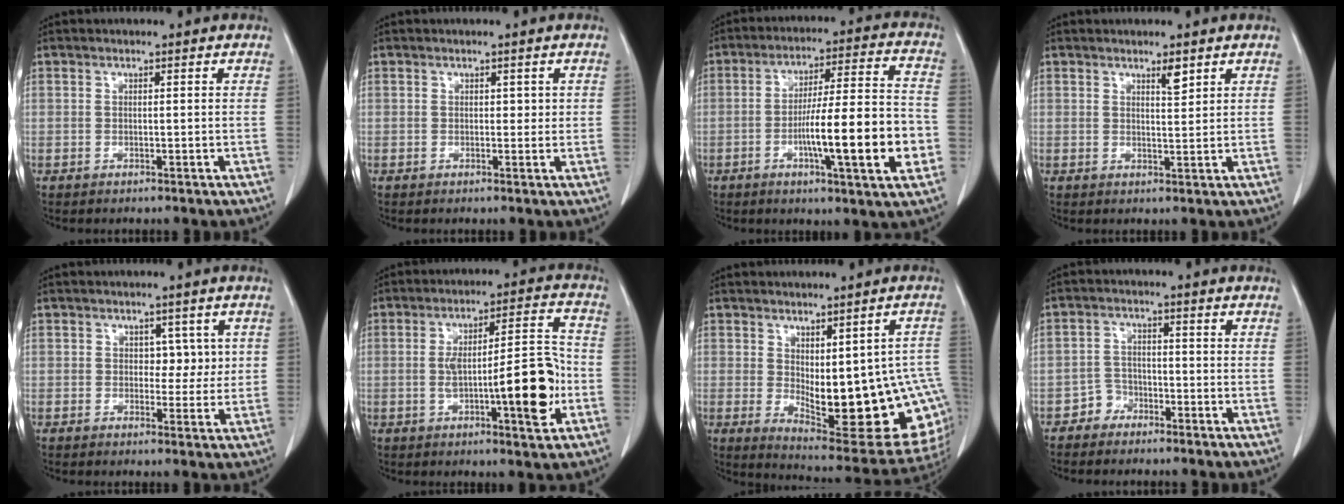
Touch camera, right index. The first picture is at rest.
{"total": 1.4, "force": [0.3, 1.0, 1.0], "torque": [-0.006, 0.003, 0.004]}
{"total": 16.4, "force": [-4.3, 1.2, 15.7], "torque": [-0.248, 0.003, -0.066]}
{"total": 2.1, "force": [1.5, 0.4, 1.4], "torque": [-0.026, -0.006, 0.025]}
{"total": 3.6, "force": [0.8, 2.5, 2.4], "torque": [-0.017, 0.006, 0.011]}
{"total": 13.5, "force": [-2.7, 2.4, 13.0], "torque": [-0.193, 0.018, -0.037]}
{"total": 20.3, "force": [-2.7, 7.2, 18.8], "torque": [-0.174, 0.002, -0.010]}
{"total": 3.0, "force": [-2.1, 2.2, -0.1], "torque": [0.003, 0.012, -0.043]}